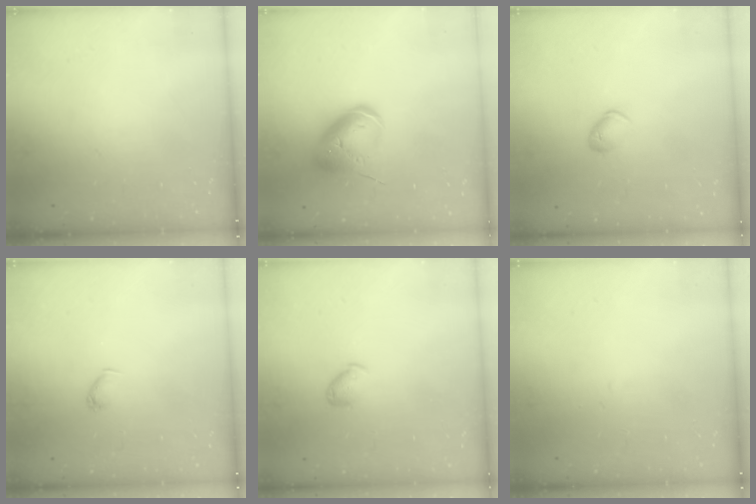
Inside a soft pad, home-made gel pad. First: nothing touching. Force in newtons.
{"total": 12.9, "press": 12.7, "slide": 2.4}
{"total": 5.4, "press": 5.2, "slide": 1.1}
{"total": 3.2, "press": 3.2, "slide": 0.5}
{"total": 5.9, "press": 5.8, "slide": 1.1}
{"total": 1.6, "press": 1.6, "slide": 0.3}